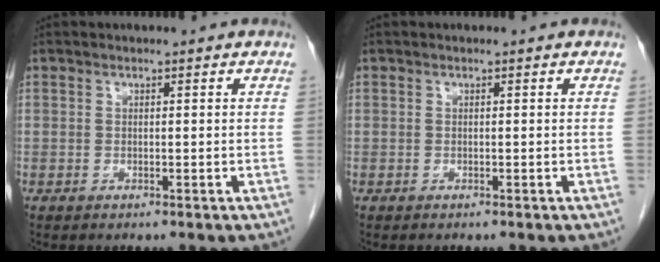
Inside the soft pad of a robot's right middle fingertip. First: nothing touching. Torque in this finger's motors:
{"motor_torque": [-0.45, 0.04, -0.03, -0.02]}